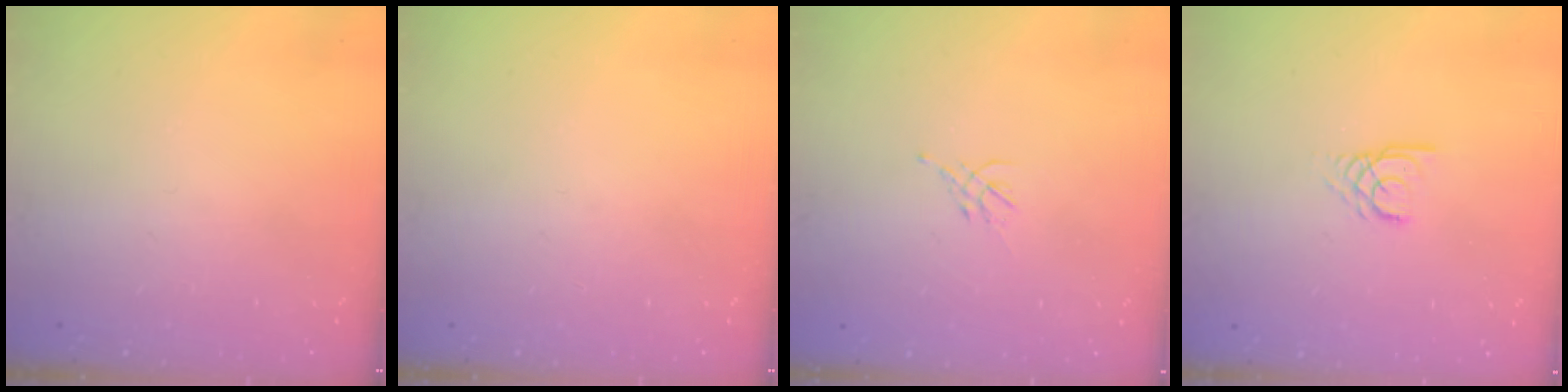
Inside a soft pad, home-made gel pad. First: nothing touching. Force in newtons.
{"total": 0.0}
{"total": 1.5, "press": 1.4, "slide": 0.6}
{"total": 2.2, "press": 2.2, "slide": 0.2}